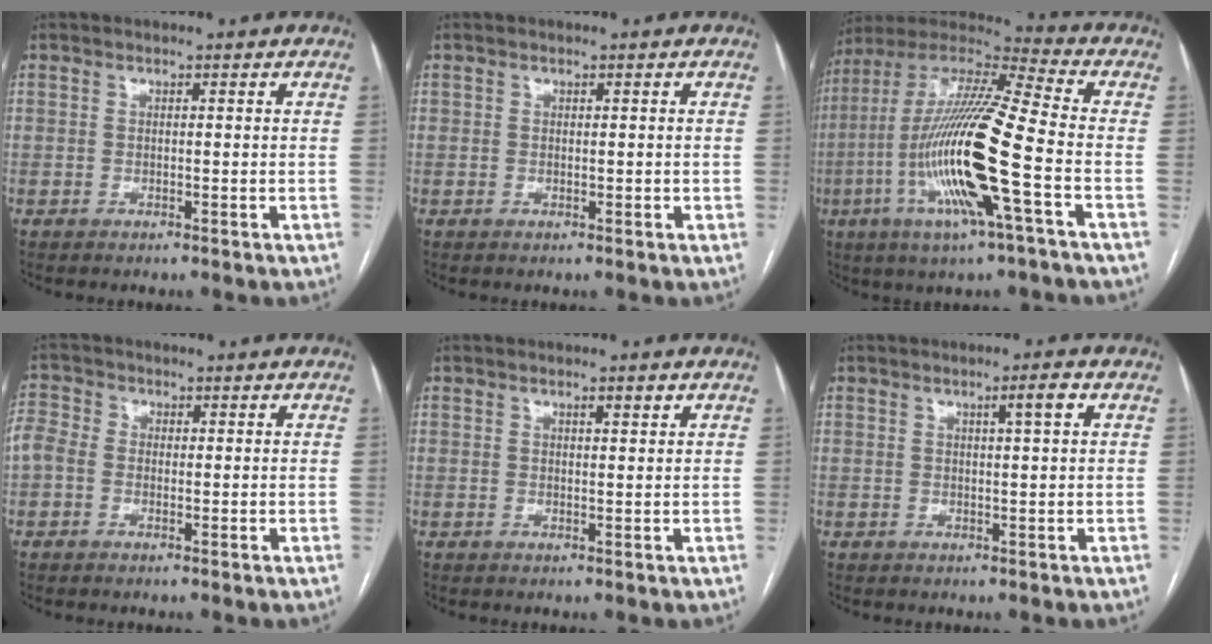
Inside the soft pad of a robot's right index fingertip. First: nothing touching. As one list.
[{"total": 0.8, "force": [0.0, 0.6, 0.6], "torque": [-0.008, 0.004, 0.002]}, {"total": 19.9, "force": [-5.3, 0.9, 19.1], "torque": [-0.391, -0.012, -0.107]}, {"total": 4.6, "force": [-0.3, 3.9, 2.5], "torque": [-0.068, 0.021, -0.011]}, {"total": 1.2, "force": [0.7, -0.1, 0.9], "torque": [-0.015, -0.001, 0.011]}, {"total": 2.4, "force": [0.9, -0.3, 2.2], "torque": [-0.037, 0.002, 0.014]}]